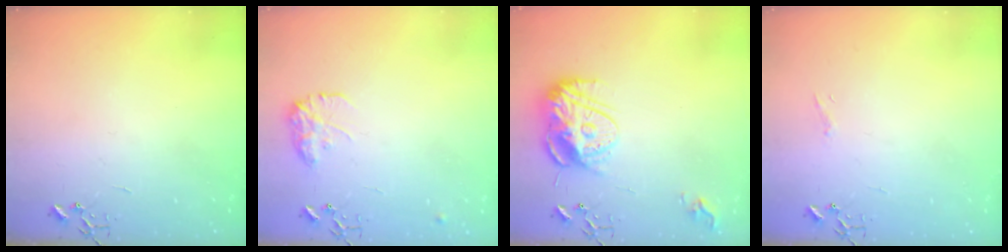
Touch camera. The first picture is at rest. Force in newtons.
{"total": 10.8, "press": 10.8, "slide": 0.6}
{"total": 14.8, "press": 14.7, "slide": 1.4}
{"total": 4.2, "press": 4.2, "slide": 0.3}